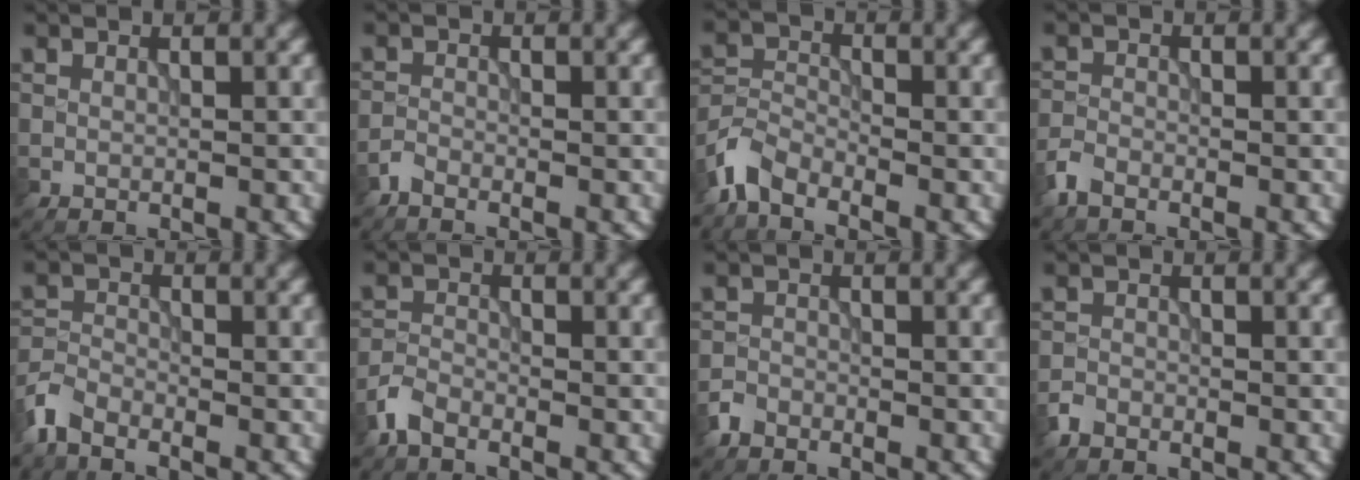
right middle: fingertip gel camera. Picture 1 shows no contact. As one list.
[{"total": 1.1, "force": [-1.1, 0.3, 0.3], "torque": [-0.006, 0.001, -0.028]}, {"total": 3.4, "force": [-2.8, 1.3, 1.4], "torque": [-0.031, 0.000, -0.071]}, {"total": 1.7, "force": [-1.4, 0.7, 0.7], "torque": [-0.014, 0.000, -0.037]}, {"total": 2.8, "force": [-2.2, 1.2, 1.1], "torque": [-0.025, -0.001, -0.061]}, {"total": 2.1, "force": [-1.7, 0.9, 0.9], "torque": [-0.018, 0.003, -0.044]}, {"total": 1.5, "force": [-1.2, 0.9, 0.2], "torque": [0.002, 0.004, -0.029]}, {"total": 1.4, "force": [-1.1, 0.8, 0.2], "torque": [0.001, 0.003, -0.026]}]